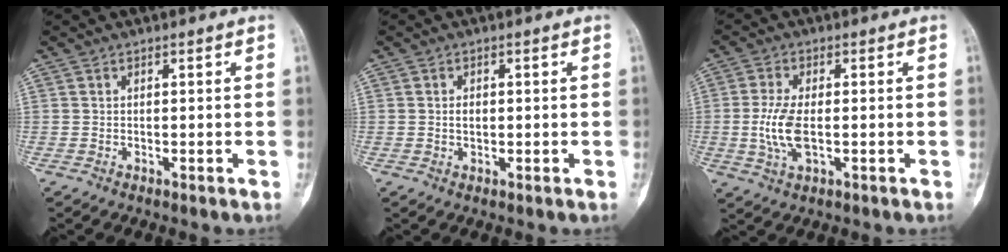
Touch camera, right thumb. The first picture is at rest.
{"total": 1.5, "force": [0.1, 1.0, 1.1], "torque": [-0.013, 0.001, 0.001]}
{"total": 7.0, "force": [-0.8, 3.1, 6.3], "torque": [-0.143, -0.005, -0.015]}